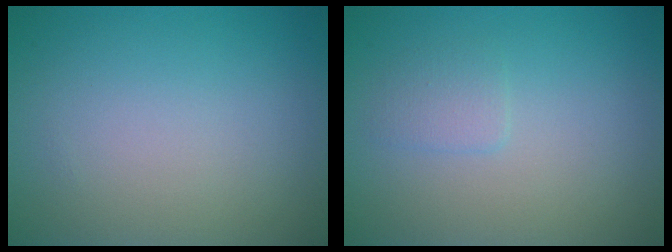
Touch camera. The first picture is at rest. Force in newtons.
{"total": 1.2, "press": 1.2, "slide": 0.1}